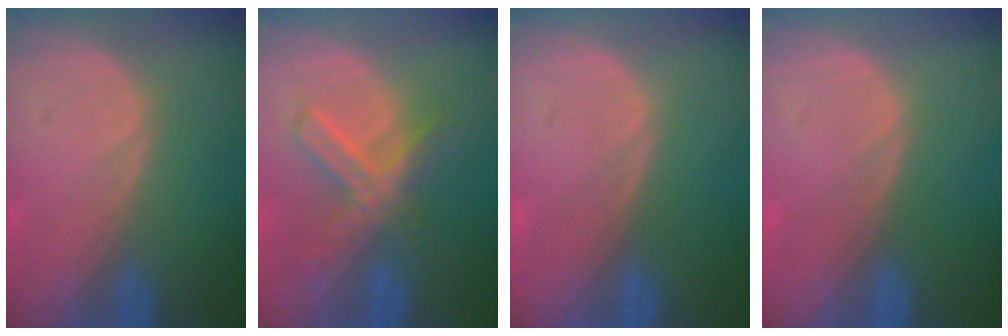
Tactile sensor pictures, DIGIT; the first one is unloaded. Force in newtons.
{"total": 7.3, "press": 6.3, "slide": 3.8}
{"total": 0.0}
{"total": 0.0}